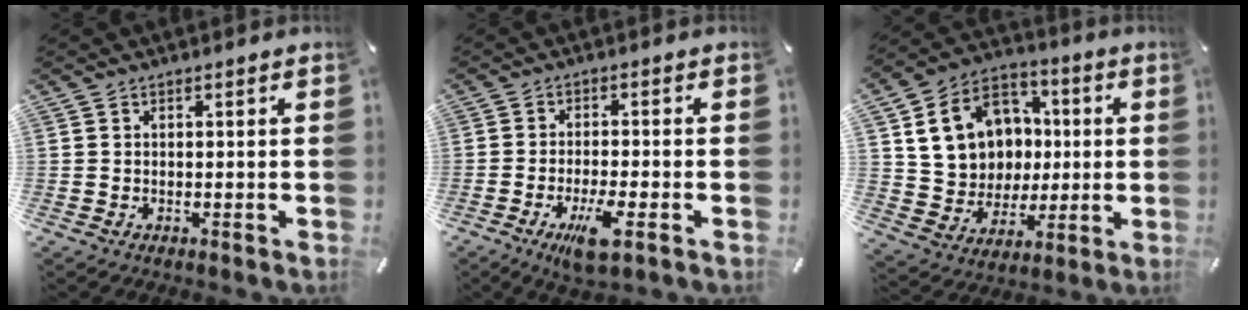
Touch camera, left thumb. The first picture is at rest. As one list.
[{"total": 7.1, "force": [-3.5, 1.6, 6.0], "torque": [-0.116, -0.002, -0.059]}, {"total": 16.6, "force": [2.4, 14.8, 7.1], "torque": [-0.124, 0.005, 0.058]}]